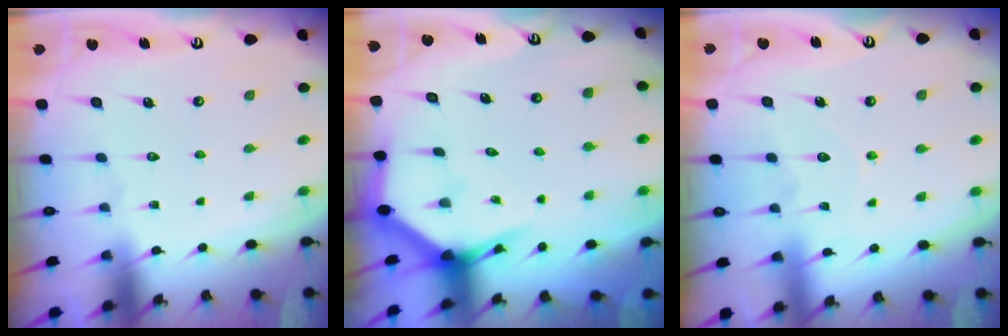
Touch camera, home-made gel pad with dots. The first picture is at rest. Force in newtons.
{"total": 4.0, "press": 4.0, "slide": 0.2}
{"total": 7.8, "press": 7.7, "slide": 0.7}